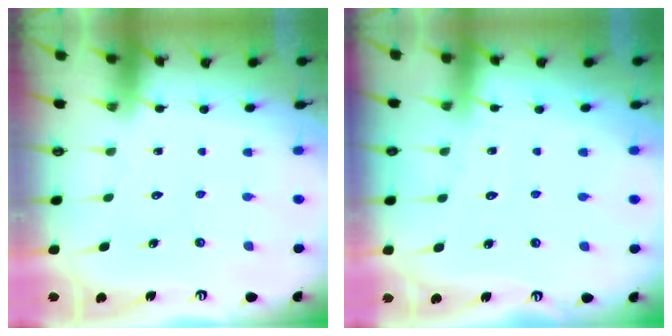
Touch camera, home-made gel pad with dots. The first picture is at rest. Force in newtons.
{"total": 3.0, "press": 3.0, "slide": 0.2}